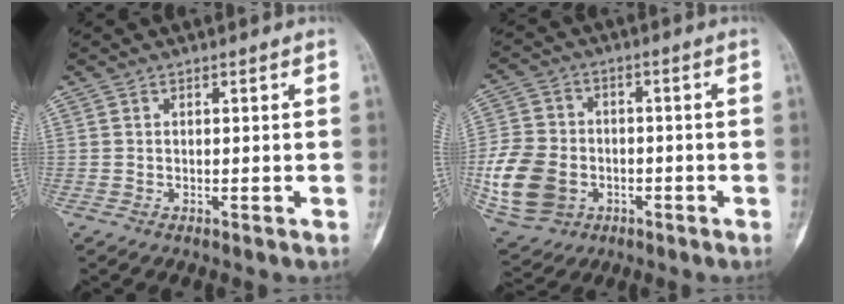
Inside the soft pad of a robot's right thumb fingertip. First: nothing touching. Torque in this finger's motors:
{"motor_torque": [-0.46, 0.89, 0.10, -0.17, 0.21]}